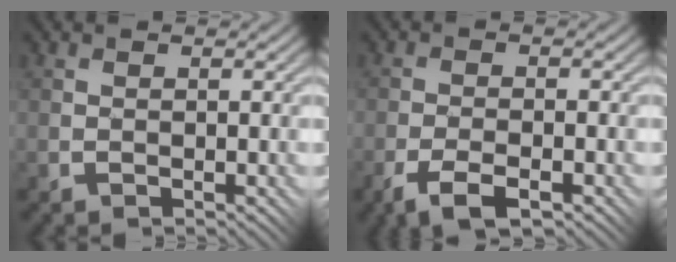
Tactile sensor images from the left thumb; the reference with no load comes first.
{"total": 4.7, "force": [-3.1, 1.5, 3.3], "torque": [-0.059, 0.002, -0.058]}